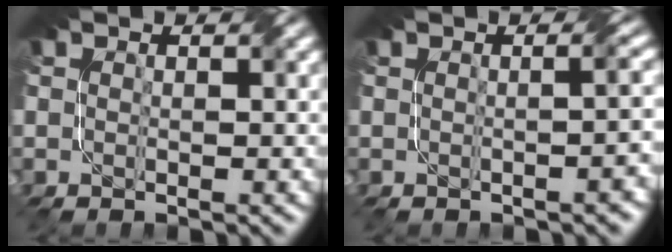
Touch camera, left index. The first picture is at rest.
{"total": 3.1, "force": [-0.3, 1.2, 2.8], "torque": [-0.007, 0.009, -0.004]}